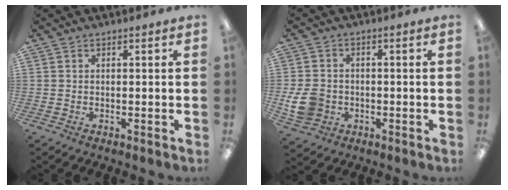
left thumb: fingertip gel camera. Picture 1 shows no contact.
{"total": 8.2, "force": [-1.8, 6.8, 4.2], "torque": [-0.096, 0.013, -0.032]}